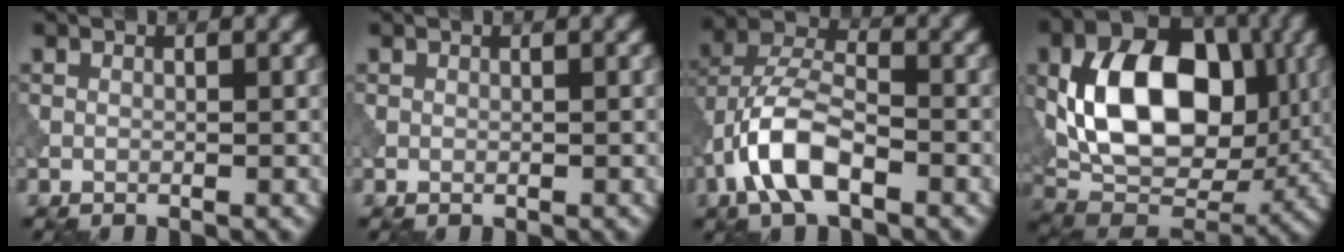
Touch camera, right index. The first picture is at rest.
{"total": 0.0}
{"total": 7.2, "force": [-3.2, 3.4, 5.5], "torque": [-0.110, 0.011, -0.069]}
{"total": 12.5, "force": [1.2, 8.3, 9.3], "torque": [-0.157, 0.003, 0.019]}